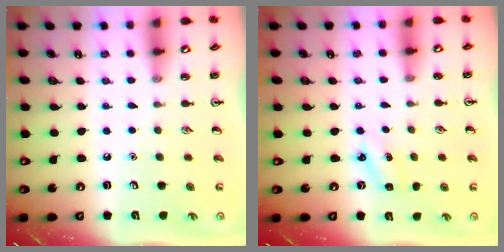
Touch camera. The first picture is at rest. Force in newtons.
{"total": 2.9, "press": 2.7, "slide": 0.9}